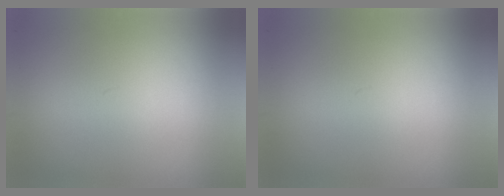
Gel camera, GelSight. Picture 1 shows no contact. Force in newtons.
{"total": 0.0}